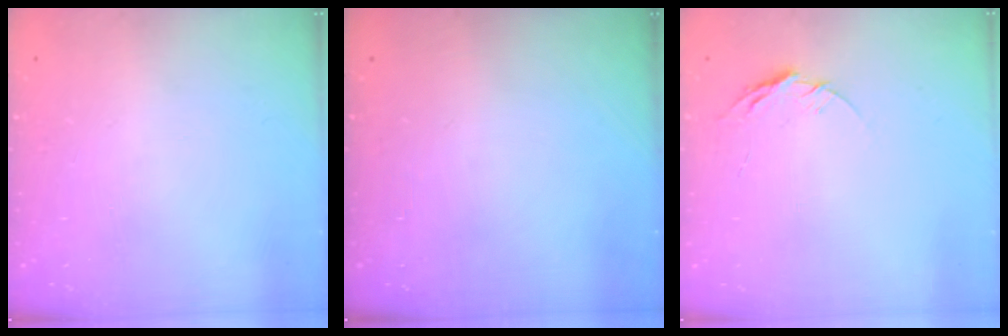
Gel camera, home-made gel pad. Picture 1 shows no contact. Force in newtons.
{"total": 0.0}
{"total": 6.5, "press": 6.5, "slide": 0.6}